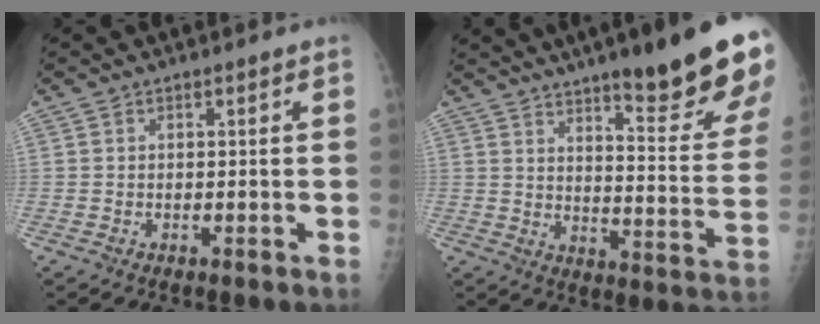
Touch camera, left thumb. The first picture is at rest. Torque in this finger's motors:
{"motor_torque": [0.95, 0.86, 1.94, -0.84, 0.40]}